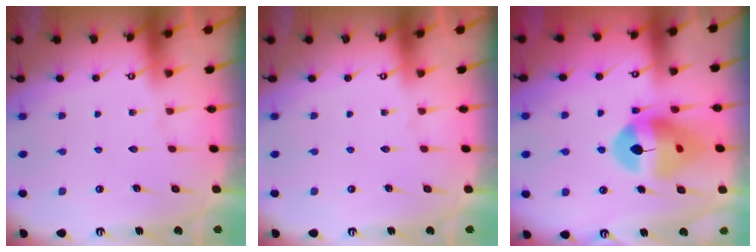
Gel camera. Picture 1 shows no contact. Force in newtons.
{"total": 0.0}
{"total": 13.3, "press": 13.2, "slide": 1.6}